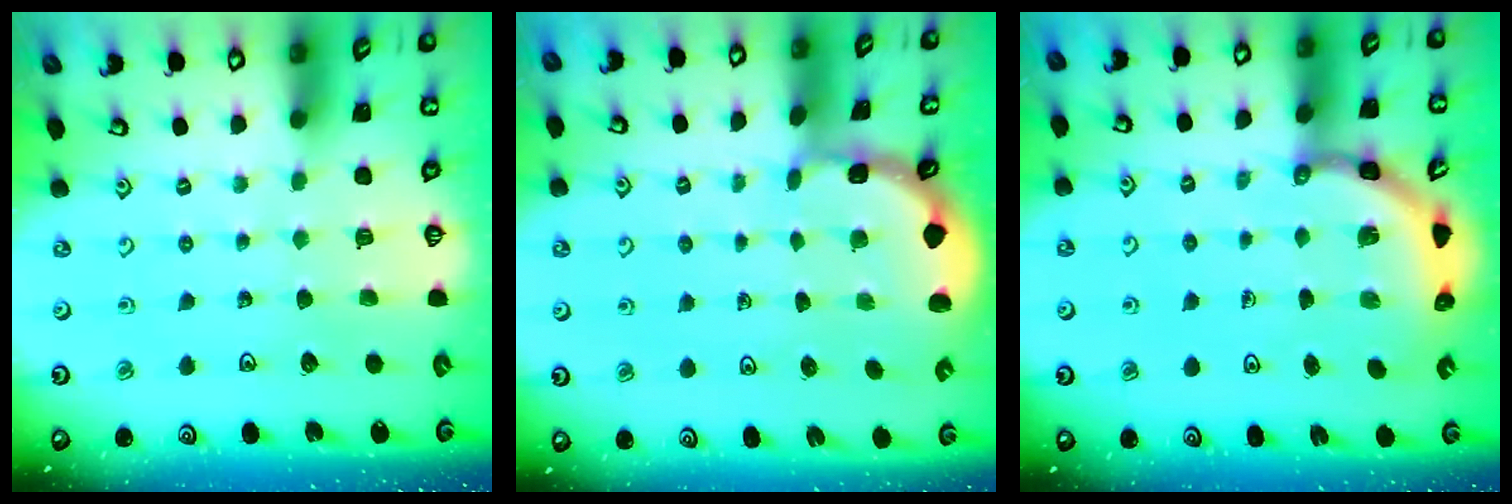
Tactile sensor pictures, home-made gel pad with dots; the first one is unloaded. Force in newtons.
{"total": 1.1, "press": 1.1, "slide": 0.3}
{"total": 4.0, "press": 3.8, "slide": 1.3}